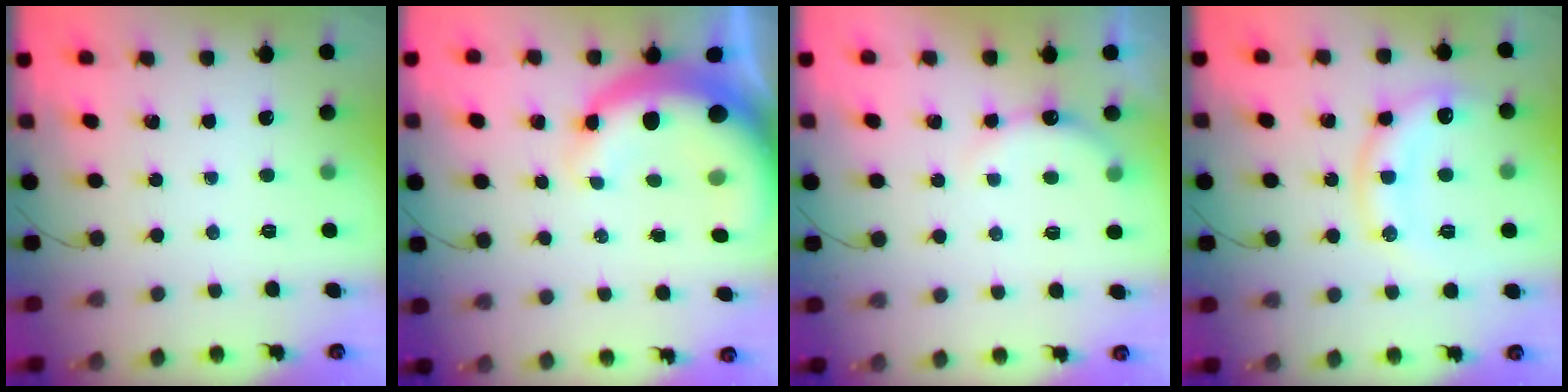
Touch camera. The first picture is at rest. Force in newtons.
{"total": 11.4, "press": 11.2, "slide": 2.0}
{"total": 5.8, "press": 5.7, "slide": 1.1}
{"total": 12.6, "press": 12.6, "slide": 1.0}